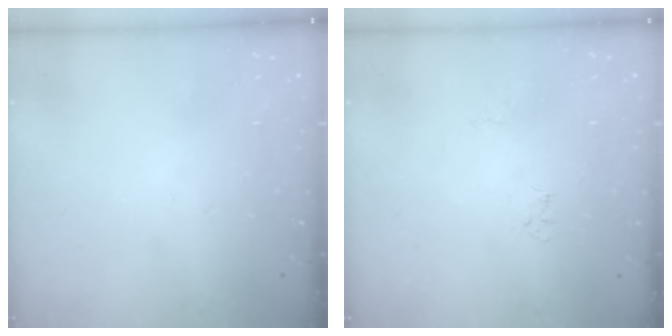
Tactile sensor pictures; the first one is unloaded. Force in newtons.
{"total": 2.7, "press": 2.7, "slide": 0.4}